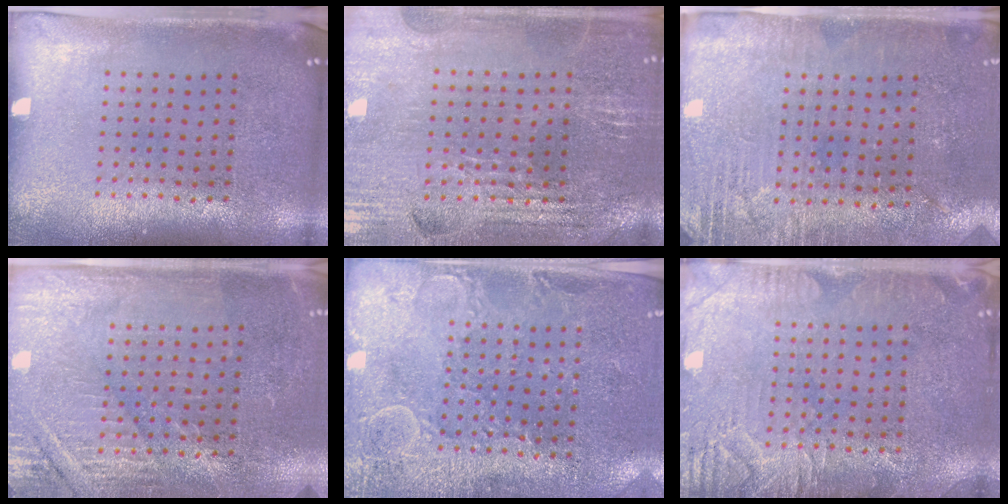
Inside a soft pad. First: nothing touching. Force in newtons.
{"total": 2.9, "press": 2.8, "slide": 0.5}
{"total": 2.9, "press": 2.8, "slide": 0.9}
{"total": 2.9, "press": 2.9, "slide": 0.3}
{"total": 2.7, "press": 2.6, "slide": 0.7}
{"total": 3.5, "press": 3.5, "slide": 0.4}